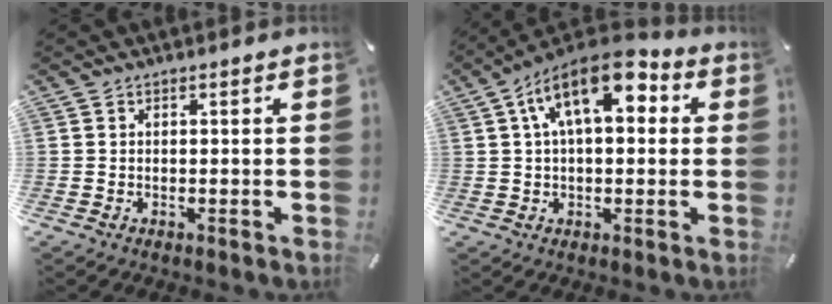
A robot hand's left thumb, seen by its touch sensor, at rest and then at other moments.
{"total": 13.6, "force": [5.1, 6.6, 10.7], "torque": [-0.178, -0.012, 0.085]}